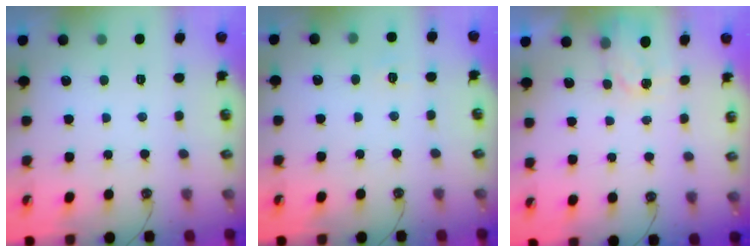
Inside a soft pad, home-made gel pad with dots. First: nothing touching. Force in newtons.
{"total": 4.2, "press": 4.2, "slide": 0.5}
{"total": 2.6, "press": 2.5, "slide": 0.4}